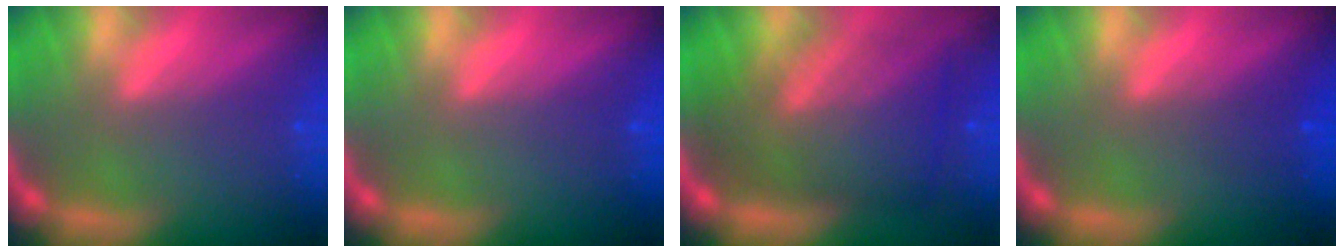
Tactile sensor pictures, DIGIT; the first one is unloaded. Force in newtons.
{"total": 0.0}
{"total": 9.0}
{"total": 1.5}